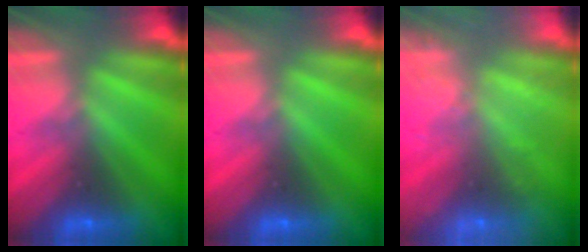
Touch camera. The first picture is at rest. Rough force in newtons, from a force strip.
{"total": 0.0}
{"total": 9.4}